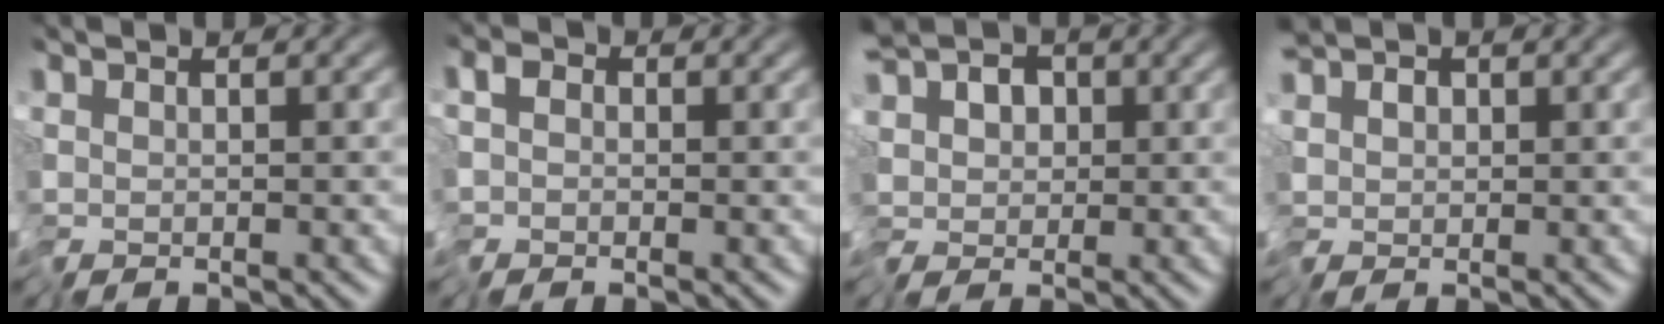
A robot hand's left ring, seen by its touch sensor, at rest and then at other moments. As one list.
[{"total": 1.0, "force": [-0.6, 0.8, 0.0], "torque": [0.004, 0.000, -0.014]}, {"total": 4.0, "force": [-0.5, 2.7, 2.9], "torque": [-0.057, -0.005, -0.013]}, {"total": 1.9, "force": [0.0, 1.1, 1.6], "torque": [-0.037, 0.000, -0.005]}]